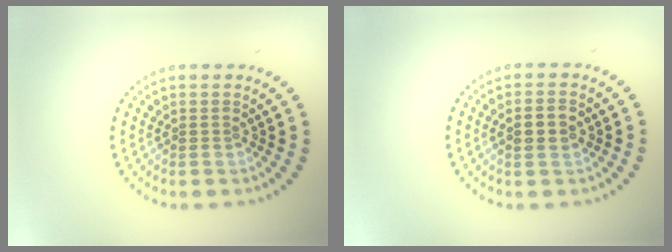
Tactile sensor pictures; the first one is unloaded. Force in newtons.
{"total": 2.4, "press": 2.3, "slide": 0.3}